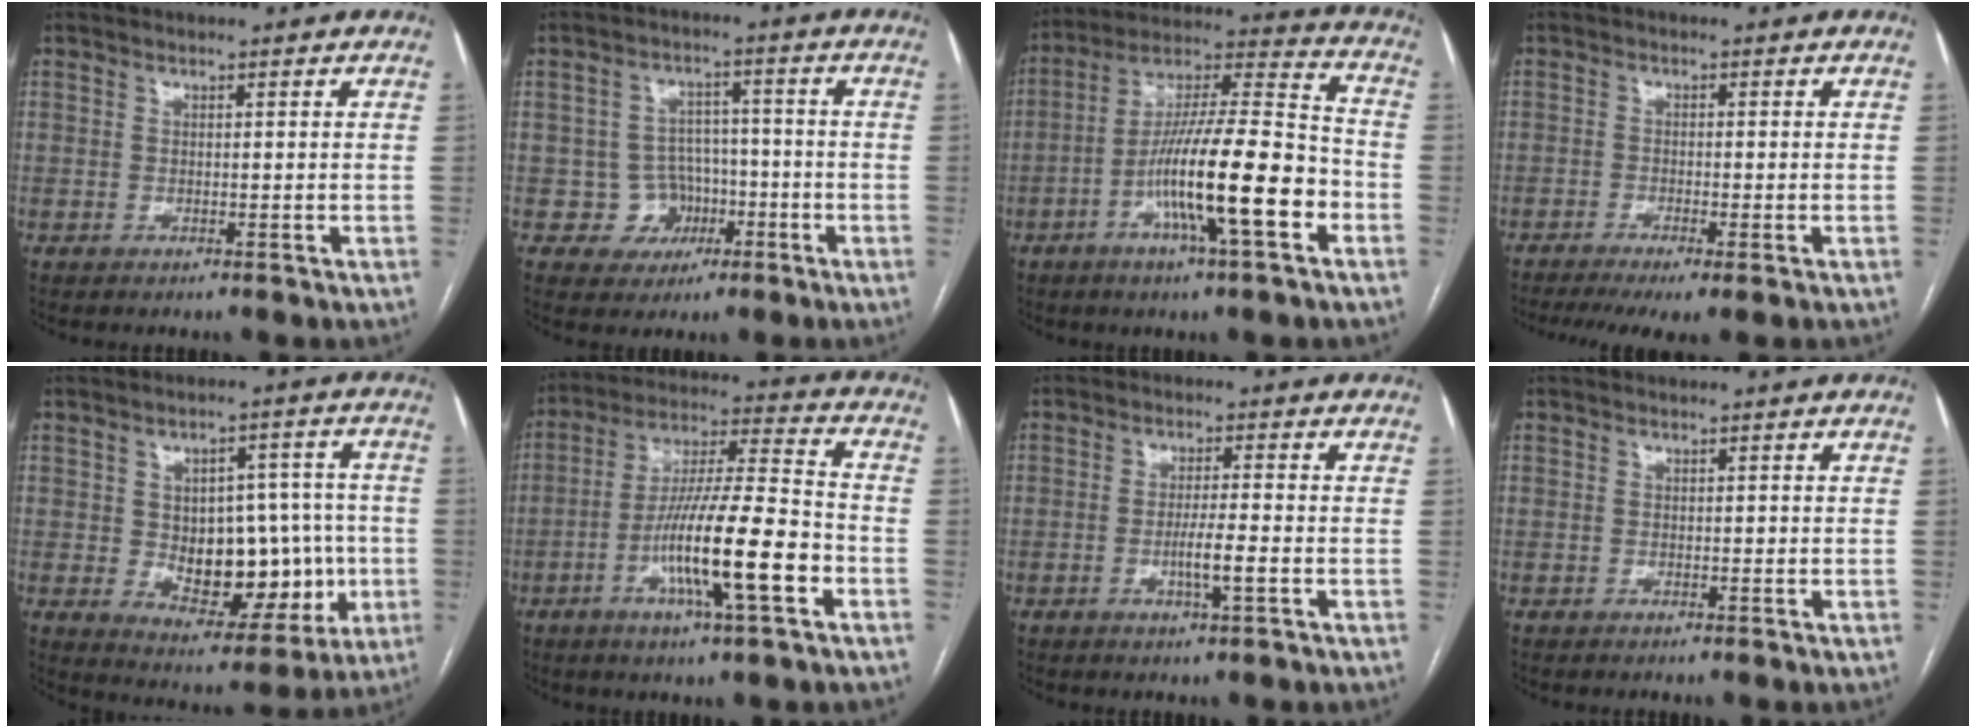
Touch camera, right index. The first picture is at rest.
{"total": 5.9, "force": [-2.1, 5.4, 0.7], "torque": [0.002, 0.017, -0.024]}
{"total": 17.8, "force": [-6.2, 1.6, 16.6], "torque": [-0.294, 0.001, -0.106]}
{"total": 7.4, "force": [-5.1, 0.8, 5.3], "torque": [-0.088, -0.012, -0.085]}
{"total": 14.7, "force": [-1.3, 8.2, 12.1], "torque": [-0.163, 0.022, 0.005]}
{"total": 15.9, "force": [-5.6, 1.2, 14.9], "torque": [-0.267, -0.004, -0.098]}
{"total": 4.2, "force": [-1.4, 0.0, 4.0], "torque": [-0.072, -0.004, -0.025]}
{"total": 0.0}